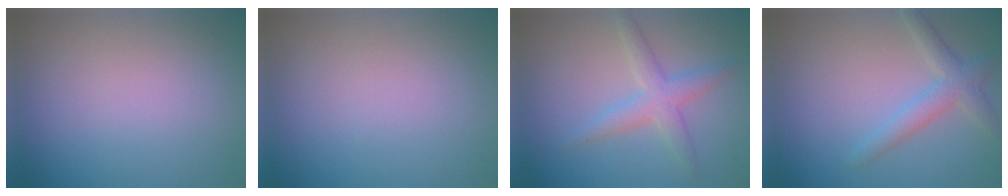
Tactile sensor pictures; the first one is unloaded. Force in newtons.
{"total": 0.0}
{"total": 2.9, "press": 2.9, "slide": 0.0}
{"total": 2.7, "press": 2.7, "slide": 0.1}